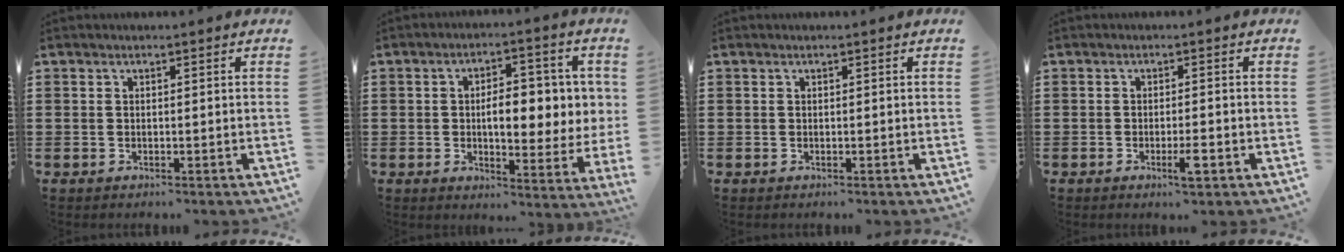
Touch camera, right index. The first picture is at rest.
{"total": 7.9, "force": [0.6, 3.1, 7.2], "torque": [-0.106, -0.001, -0.001]}
{"total": 0.0}
{"total": 3.0, "force": [-1.4, 0.3, 2.6], "torque": [-0.049, -0.006, -0.026]}